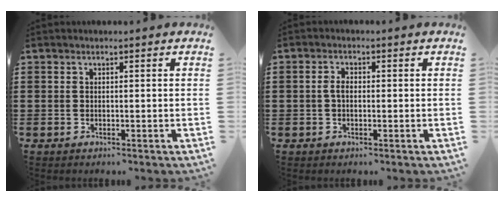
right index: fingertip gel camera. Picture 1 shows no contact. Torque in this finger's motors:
{"motor_torque": [0.12, 0.06, 0.04, 0.08]}